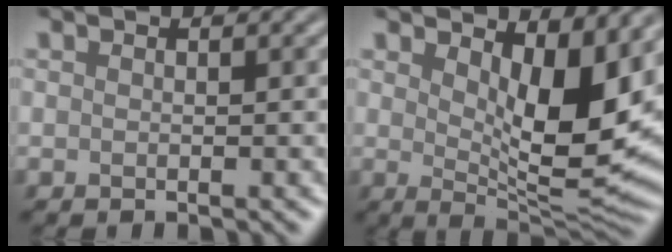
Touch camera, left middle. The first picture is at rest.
{"total": 9.0, "force": [2.5, 3.4, 7.9], "torque": [-0.126, -0.019, 0.047]}